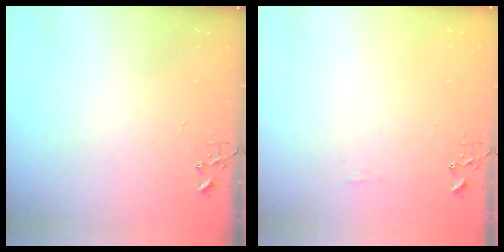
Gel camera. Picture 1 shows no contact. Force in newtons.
{"total": 4.5, "press": 4.4, "slide": 0.7}